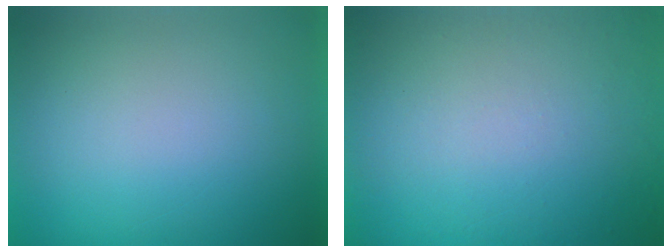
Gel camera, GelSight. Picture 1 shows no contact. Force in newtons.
{"total": 6.0}